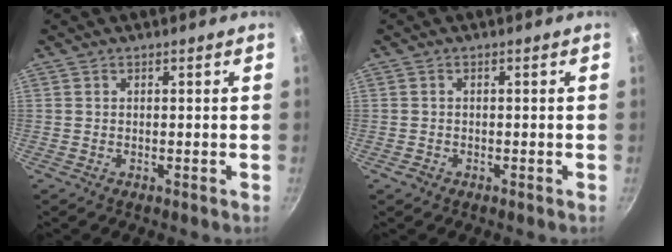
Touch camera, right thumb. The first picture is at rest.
{"total": 1.2, "force": [-0.7, 0.9, 0.4], "torque": [-0.006, 0.006, -0.011]}